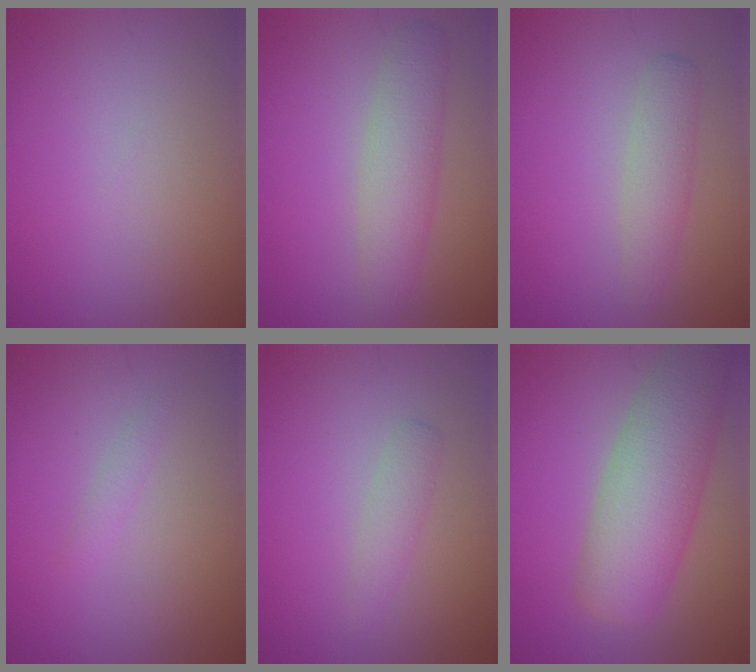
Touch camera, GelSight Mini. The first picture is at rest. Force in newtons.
{"total": 4.0, "press": 4.0, "slide": 0.1}
{"total": 2.6, "press": 2.6, "slide": 0.0}
{"total": 0.9, "press": 0.8, "slide": 0.1}
{"total": 1.7, "press": 1.7, "slide": 0.1}
{"total": 8.6, "press": 8.6, "slide": 0.5}